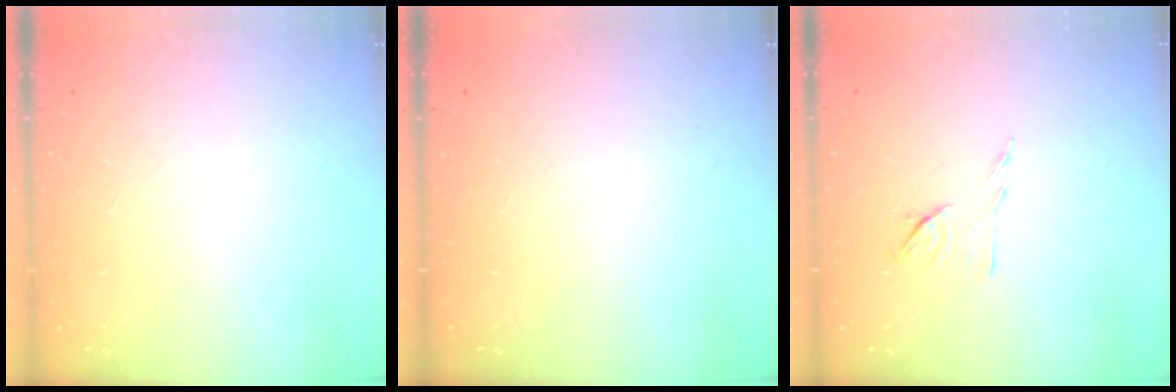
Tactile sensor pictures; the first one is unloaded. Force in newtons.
{"total": 0.0}
{"total": 6.4, "press": 6.3, "slide": 1.2}